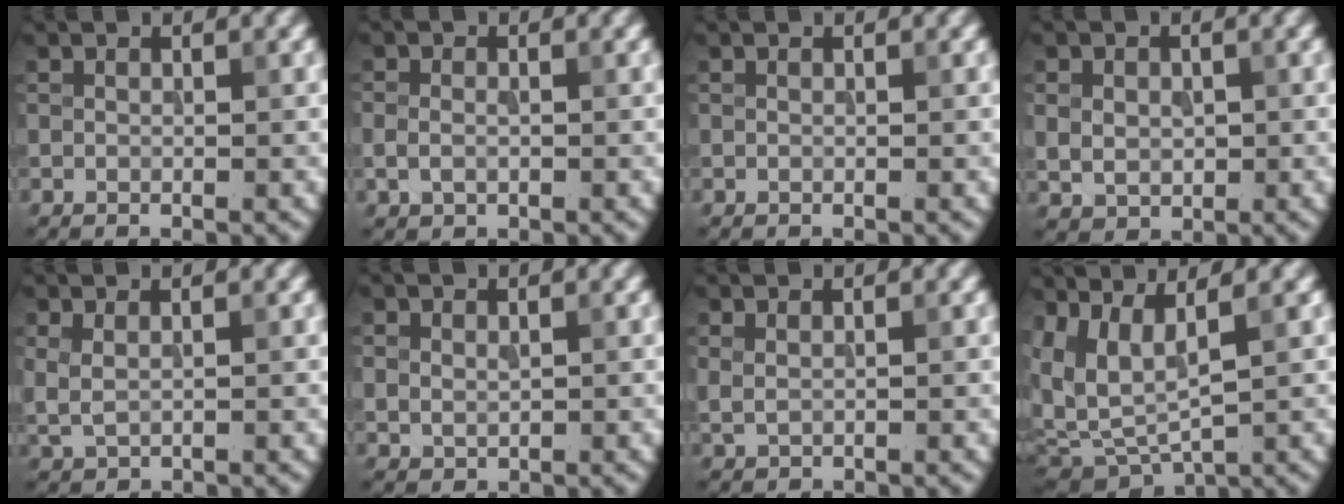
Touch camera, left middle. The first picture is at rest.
{"total": 1.8, "force": [-0.3, 1.3, 1.2], "torque": [-0.025, 0.001, -0.006]}
{"total": 0.0}
{"total": 2.7, "force": [0.2, 2.2, 1.5], "torque": [-0.024, -0.005, 0.009]}
{"total": 1.4, "force": [0.6, 0.6, 1.1], "torque": [-0.029, -0.001, 0.015]}
{"total": 1.2, "force": [0.5, 0.9, 0.7], "torque": [-0.015, -0.003, 0.014]}
{"total": 1.0, "force": [0.6, 0.4, 0.7], "torque": [-0.016, 0.000, 0.014]}
{"total": 5.7, "force": [1.7, 2.2, 5.0], "torque": [-0.113, 0.001, 0.041]}